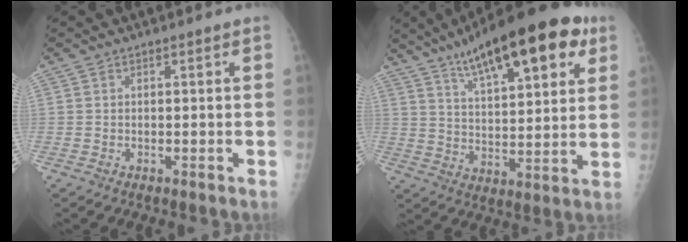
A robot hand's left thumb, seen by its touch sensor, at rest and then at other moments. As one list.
[{"total": 22.1, "force": [12.1, 7.2, 17.1], "torque": [-0.235, -0.021, 0.186]}]